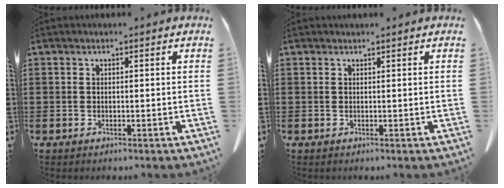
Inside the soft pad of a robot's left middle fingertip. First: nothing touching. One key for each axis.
{"total": 0.0}